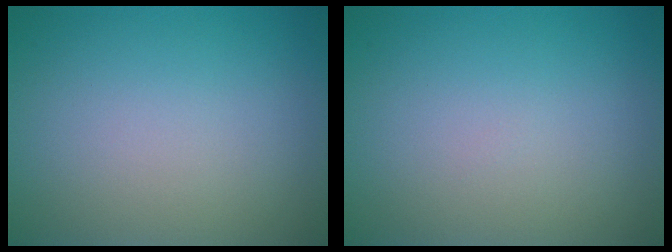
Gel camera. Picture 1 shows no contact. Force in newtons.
{"total": 0.0}